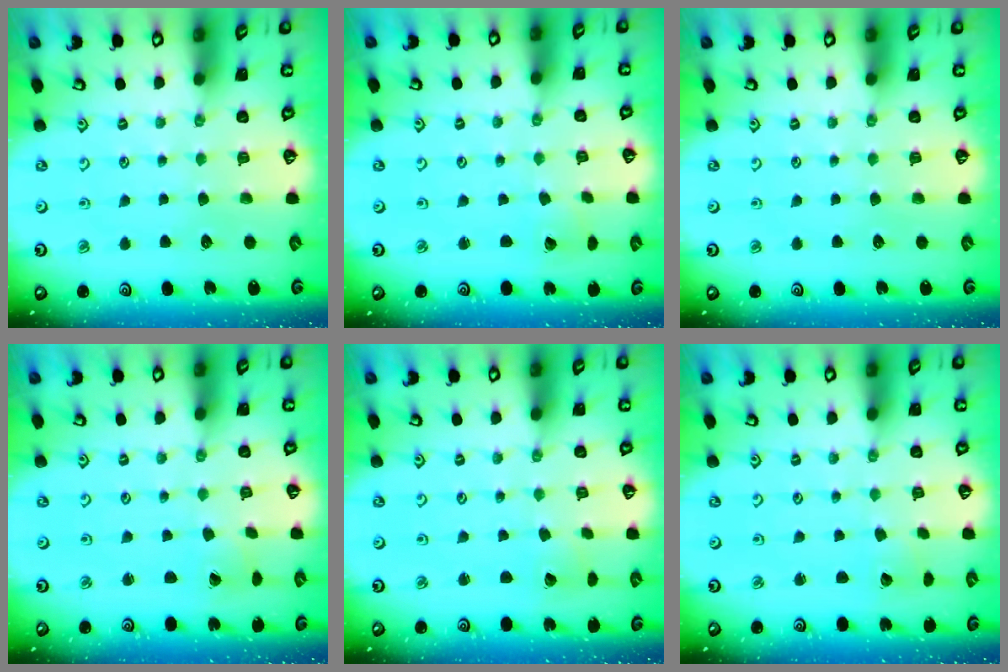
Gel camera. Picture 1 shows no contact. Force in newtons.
{"total": 2.0, "press": 2.0, "slide": 0.1}
{"total": 0.0}
{"total": 1.7, "press": 1.7, "slide": 0.1}
{"total": 2.0, "press": 2.0, "slide": 0.1}
{"total": 1.5, "press": 1.5, "slide": 0.0}